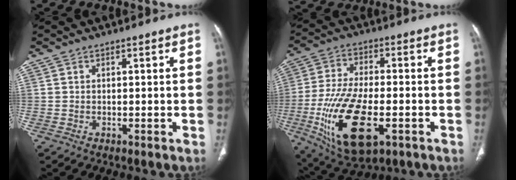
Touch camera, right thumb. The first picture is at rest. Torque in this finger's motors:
{"motor_torque": [0.17, 0.45, 1.87, -0.31, 0.18]}